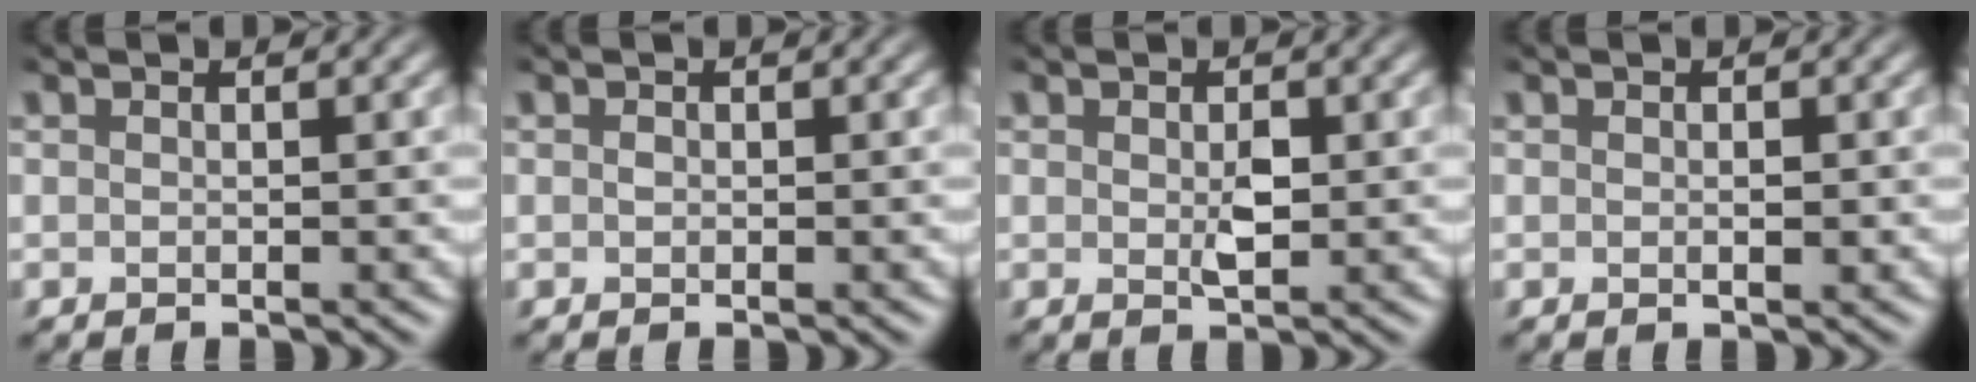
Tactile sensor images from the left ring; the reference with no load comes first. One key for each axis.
{"total": 0.0}
{"total": 1.6, "fx": -0.1, "fy": 0.8, "fz": 1.3, "tx": -0.029, "ty": -0.003, "tz": 0.003}
{"total": 0.5, "fx": -0.2, "fy": 0.2, "fz": 0.5, "tx": -0.011, "ty": 0.000, "tz": -0.003}